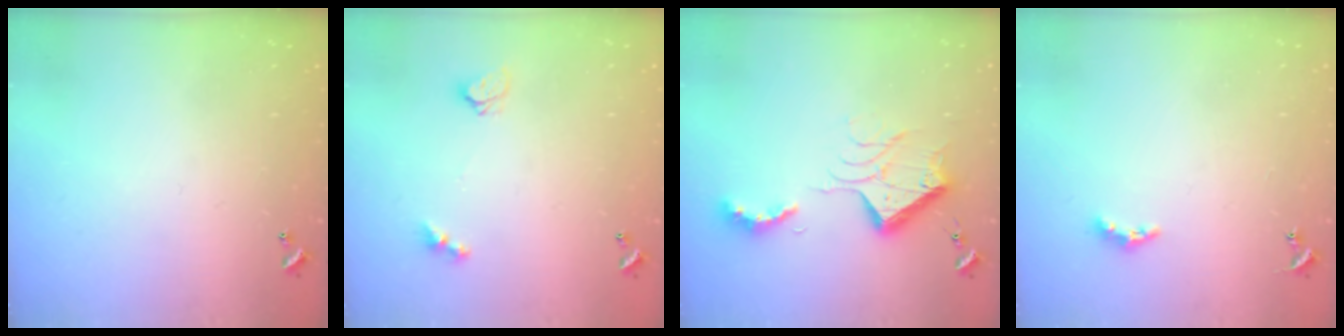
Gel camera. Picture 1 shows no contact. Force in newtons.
{"total": 4.0, "press": 4.0, "slide": 0.3}
{"total": 13.7, "press": 13.6, "slide": 1.6}
{"total": 2.4, "press": 2.3, "slide": 0.5}